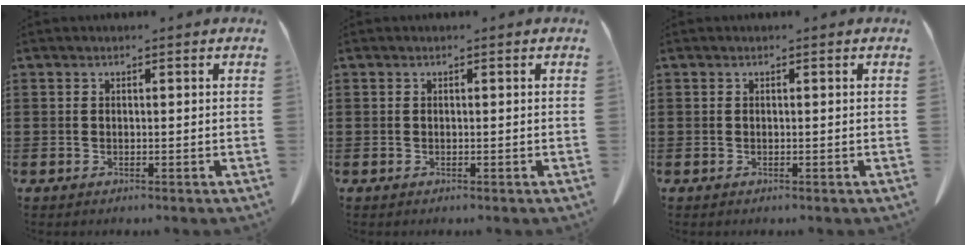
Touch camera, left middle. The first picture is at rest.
{"total": 0.0}
{"total": 0.0}